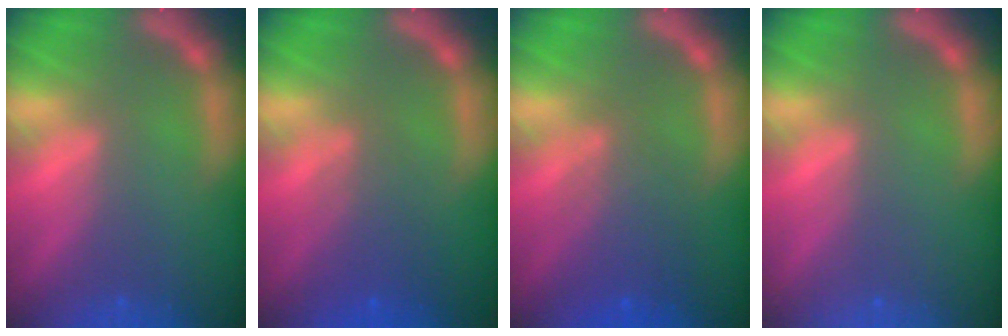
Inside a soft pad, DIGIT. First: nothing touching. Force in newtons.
{"total": 3.6}
{"total": 4.6}
{"total": 0.0}